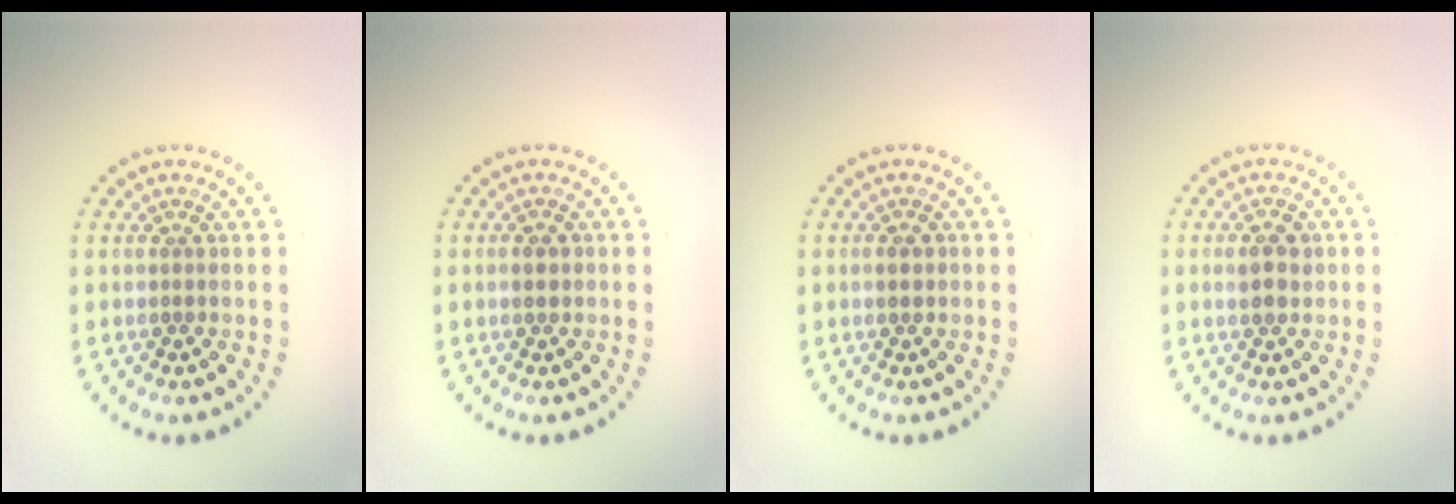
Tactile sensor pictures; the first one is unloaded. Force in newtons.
{"total": 1.2, "press": 1.2, "slide": 0.2}
{"total": 1.0, "press": 1.0, "slide": 0.1}
{"total": 2.3, "press": 2.3, "slide": 0.4}